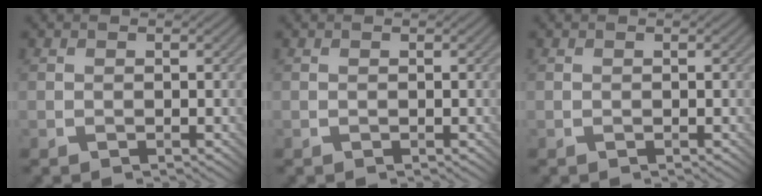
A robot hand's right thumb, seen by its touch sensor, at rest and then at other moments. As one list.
[{"total": 0.0}, {"total": 0.0}]